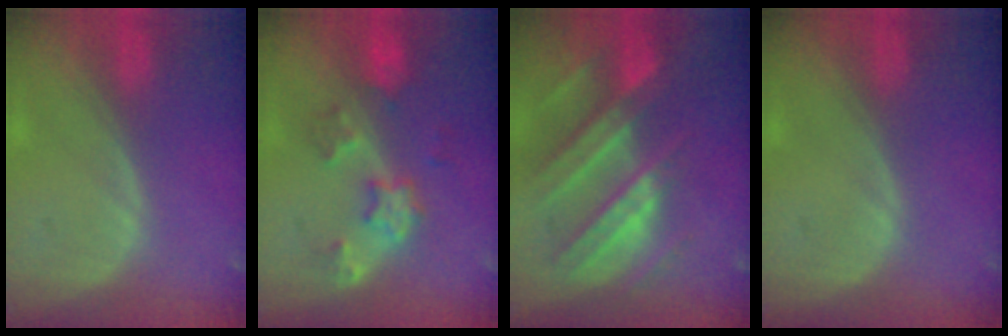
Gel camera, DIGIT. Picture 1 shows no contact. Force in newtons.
{"total": 6.0, "press": 5.4, "slide": 2.6}
{"total": 10.5, "press": 9.3, "slide": 4.8}
{"total": 0.0}